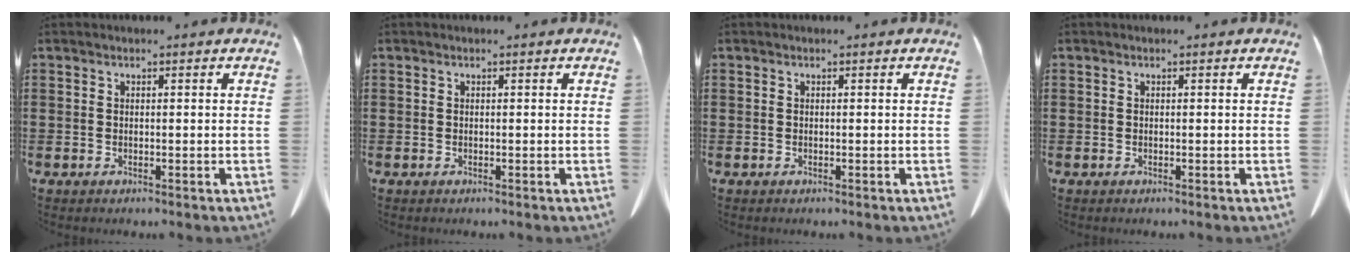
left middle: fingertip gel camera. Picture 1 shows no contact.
{"total": 0.0}
{"total": 0.0}
{"total": 0.0}